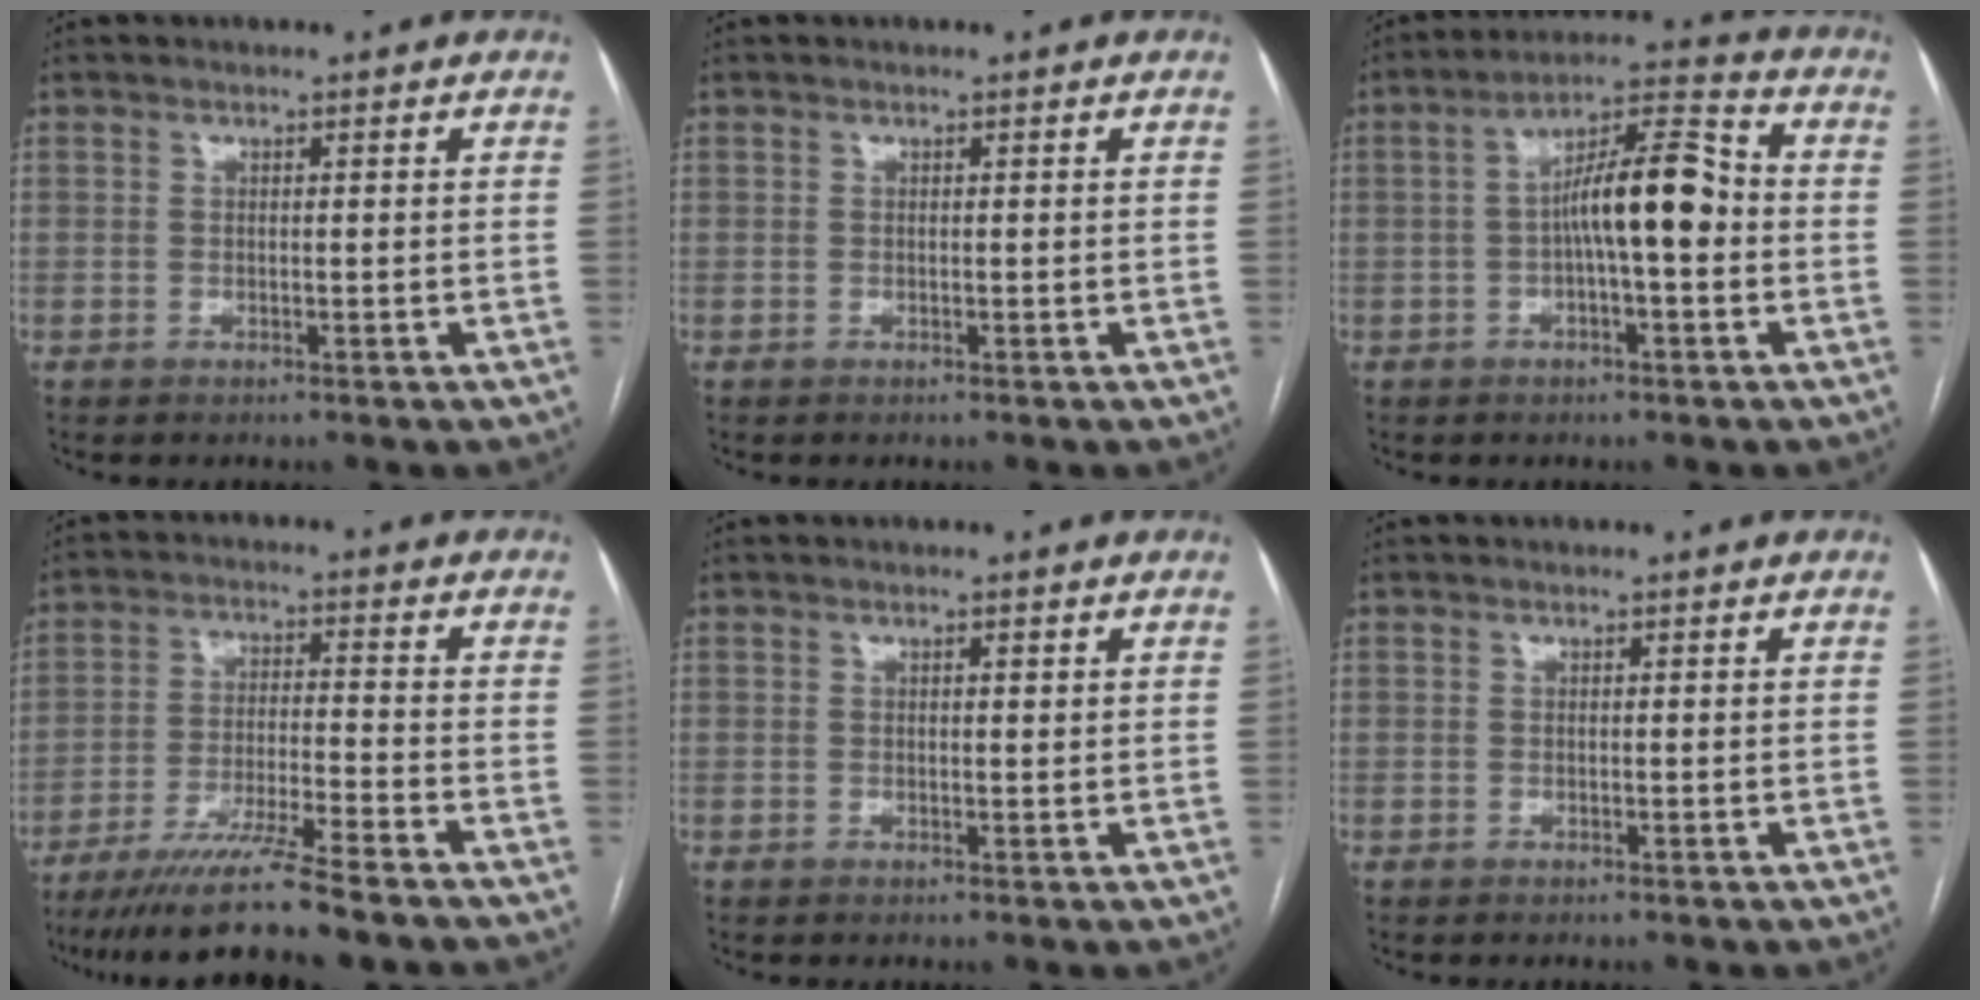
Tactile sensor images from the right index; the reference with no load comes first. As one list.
[{"total": 0.0}, {"total": 10.6, "force": [-0.8, 2.2, 10.3], "torque": [-0.176, 0.032, -0.017]}, {"total": 12.4, "force": [-10.2, -1.2, 6.9], "torque": [-0.103, -0.031, -0.168]}, {"total": 0.7, "force": [0.3, 0.1, 0.6], "torque": [-0.012, 0.000, 0.005]}, {"total": 0.0}]